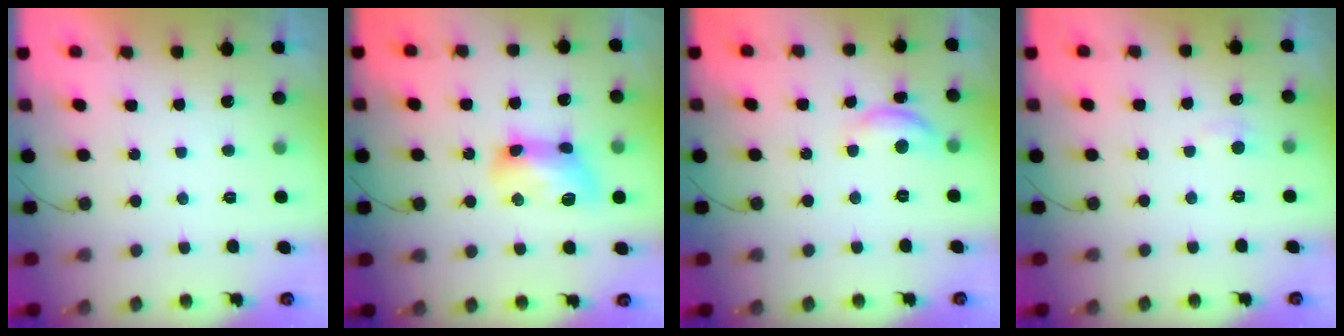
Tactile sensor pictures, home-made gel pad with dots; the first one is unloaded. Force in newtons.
{"total": 11.5, "press": 11.5, "slide": 0.5}
{"total": 9.0, "press": 9.0, "slide": 0.4}
{"total": 2.8, "press": 2.7, "slide": 0.4}